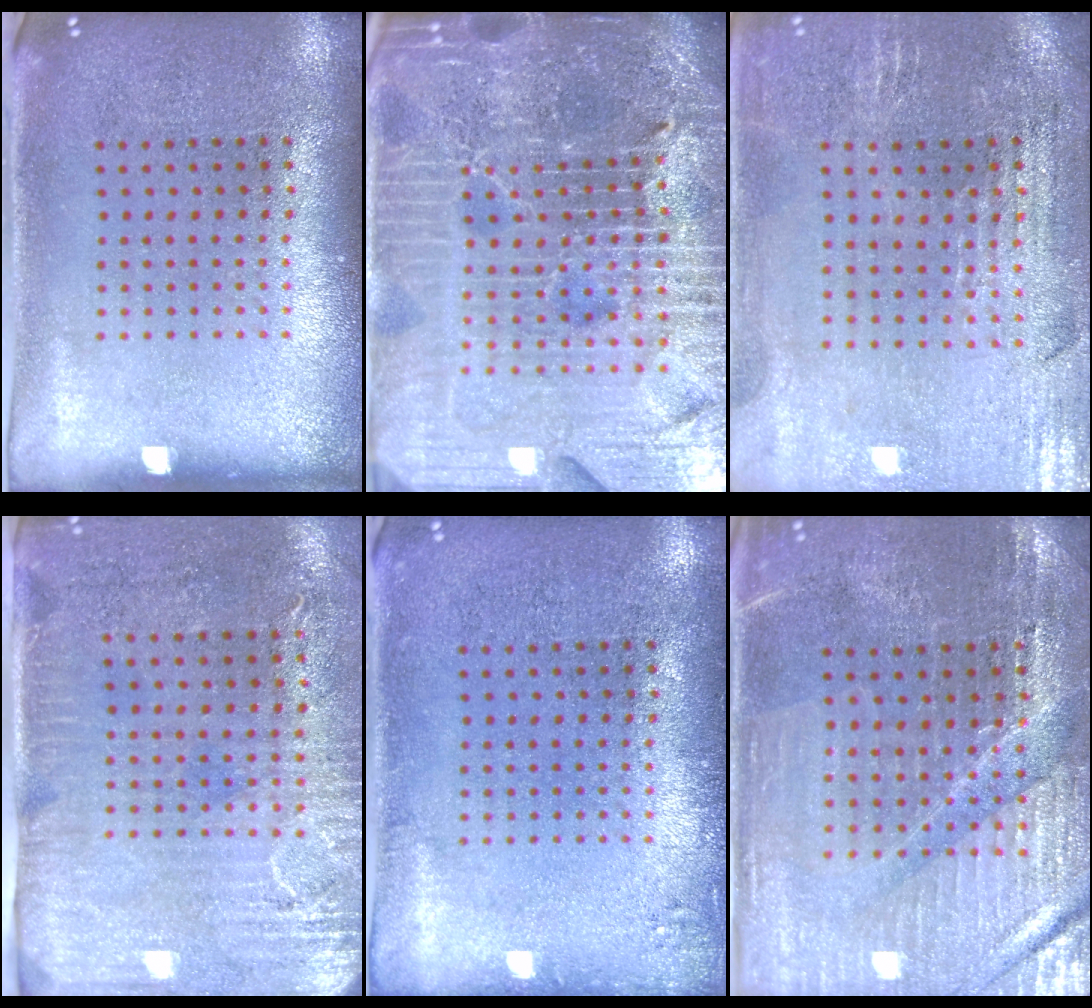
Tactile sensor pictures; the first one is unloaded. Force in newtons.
{"total": 7.3, "press": 6.3, "slide": 3.6}
{"total": 1.1, "press": 1.1, "slide": 0.3}
{"total": 3.0, "press": 2.5, "slide": 1.7}
{"total": 1.0, "press": 1.0, "slide": 0.3}
{"total": 3.1, "press": 3.0, "slide": 0.5}